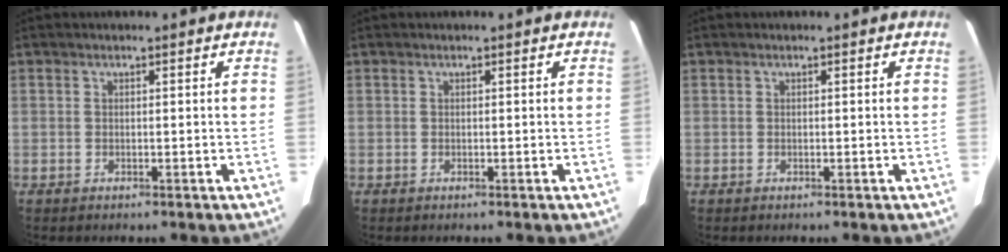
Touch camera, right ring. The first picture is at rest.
{"total": 0.0}
{"total": 0.0}